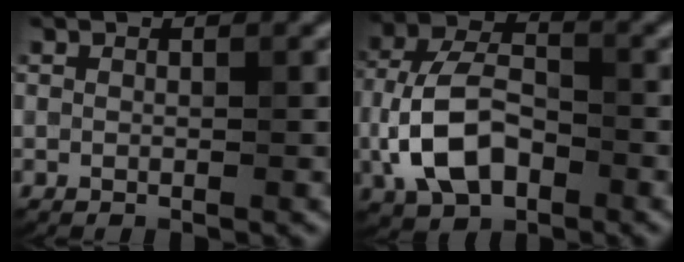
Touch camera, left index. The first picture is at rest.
{"total": 7.4, "force": [-2.3, 4.6, 5.3], "torque": [-0.108, 0.006, -0.048]}